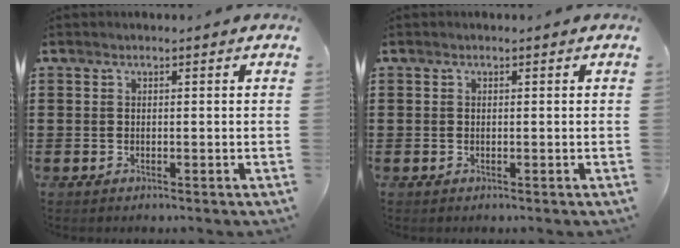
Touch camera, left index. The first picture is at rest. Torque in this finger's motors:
{"motor_torque": [-0.56, 0.91, -0.05, -0.01]}